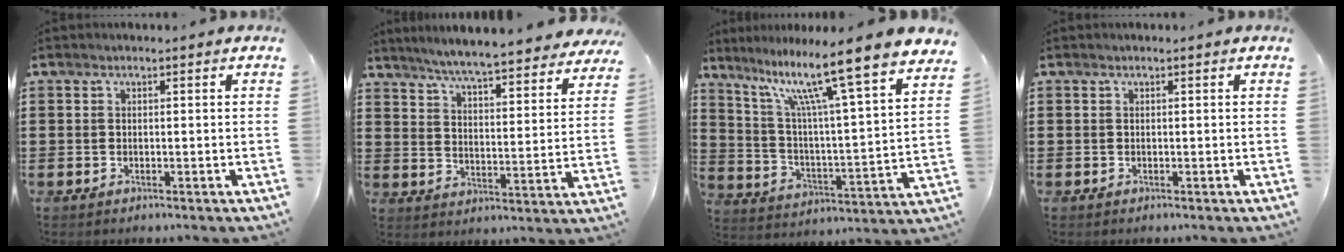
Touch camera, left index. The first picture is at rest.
{"total": 5.7, "force": [5.5, -0.6, 1.6], "torque": [-0.058, -0.043, 0.091]}
{"total": 12.9, "force": [10.0, 0.1, 8.3], "torque": [-0.179, -0.074, 0.155]}
{"total": 0.0}